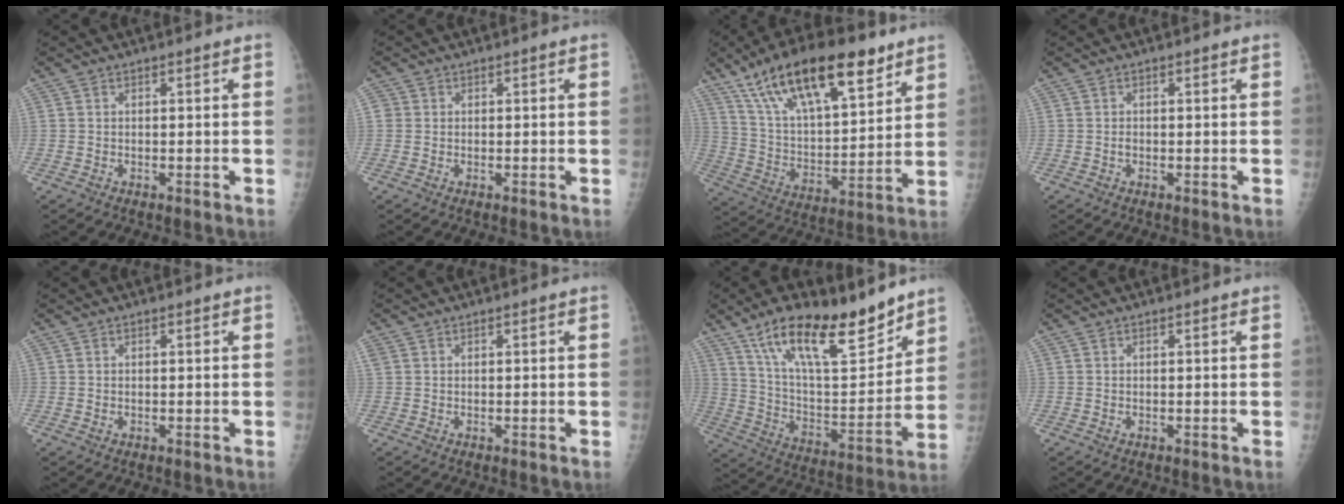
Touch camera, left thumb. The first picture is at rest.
{"total": 1.2, "force": [0.1, 1.2, 0.2], "torque": [0.006, 0.003, -0.001]}
{"total": 24.5, "force": [15.0, 9.3, 17.1], "torque": [-0.265, -0.034, 0.264]}
{"total": 0.7, "force": [-0.1, 0.4, 0.5], "torque": [-0.008, 0.000, -0.003]}
{"total": 0.5, "force": [0.1, 0.3, 0.4], "torque": [-0.008, -0.002, 0.004]}
{"total": 1.1, "force": [0.4, 0.9, 0.3], "torque": [-0.003, 0.007, 0.009]}
{"total": 22.6, "force": [15.6, 7.6, 14.5], "torque": [-0.206, -0.067, 0.270]}
{"total": 0.0}